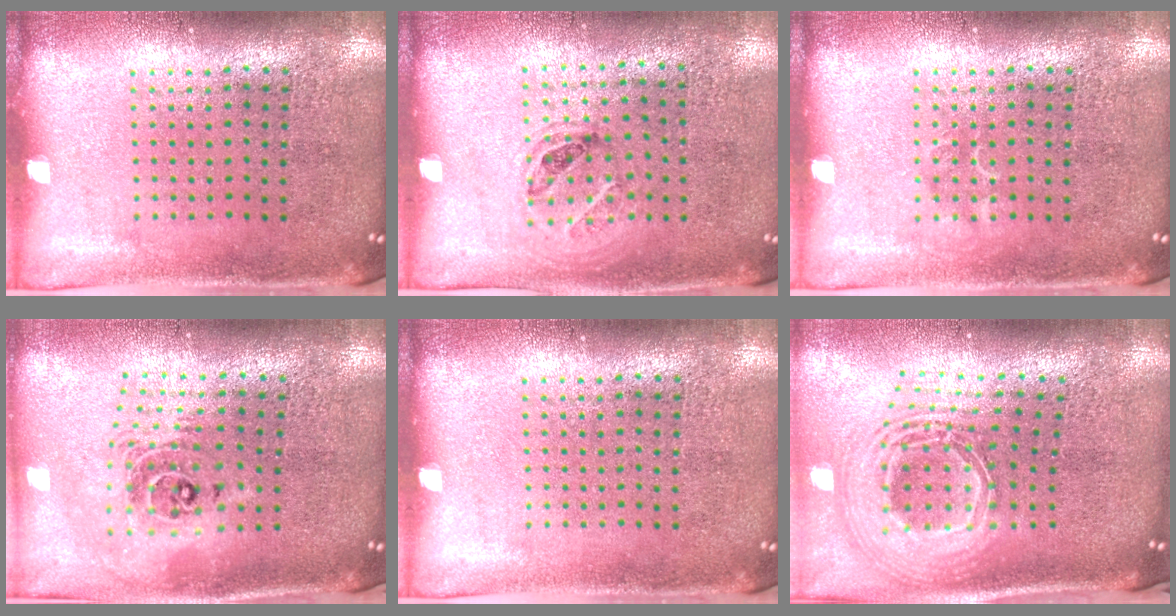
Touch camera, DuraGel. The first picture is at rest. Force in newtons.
{"total": 1.0, "press": 0.7, "slide": 0.6}
{"total": 0.9, "press": 0.8, "slide": 0.2}
{"total": 2.1, "press": 1.6, "slide": 1.4}
{"total": 0.0}
{"total": 2.8, "press": 1.9, "slide": 2.1}